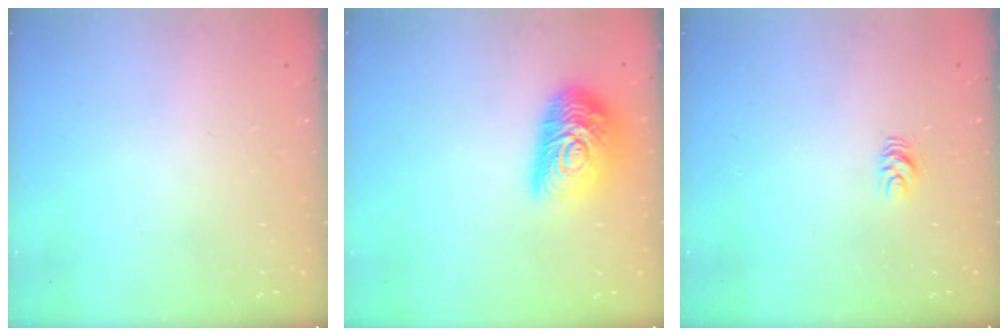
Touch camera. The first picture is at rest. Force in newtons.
{"total": 16.1, "press": 16.1, "slide": 1.0}
{"total": 5.1, "press": 5.1, "slide": 0.5}